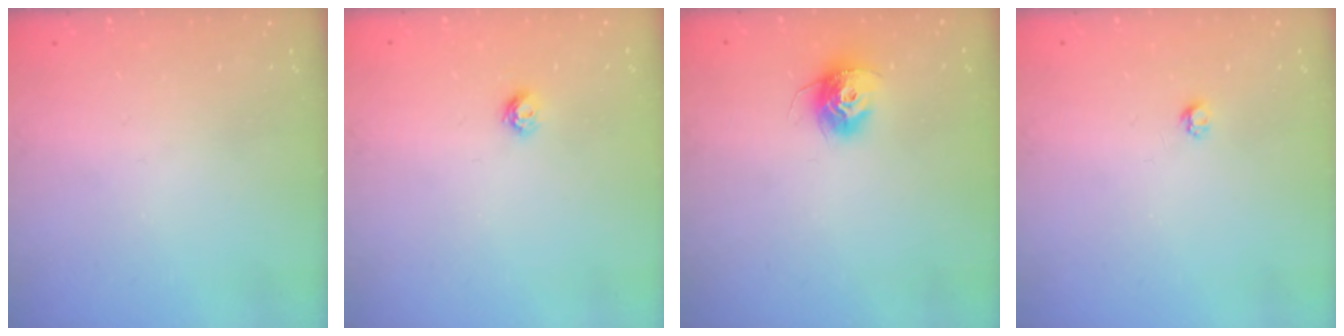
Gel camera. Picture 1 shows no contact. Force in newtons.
{"total": 4.6, "press": 4.5, "slide": 0.6}
{"total": 11.0, "press": 11.0, "slide": 0.8}
{"total": 2.7, "press": 2.7, "slide": 0.4}